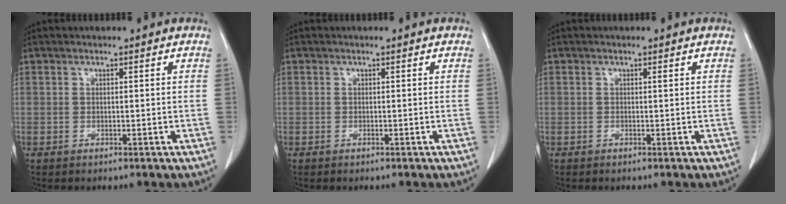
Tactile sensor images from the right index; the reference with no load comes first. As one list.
[{"total": 0.0}, {"total": 0.0}]